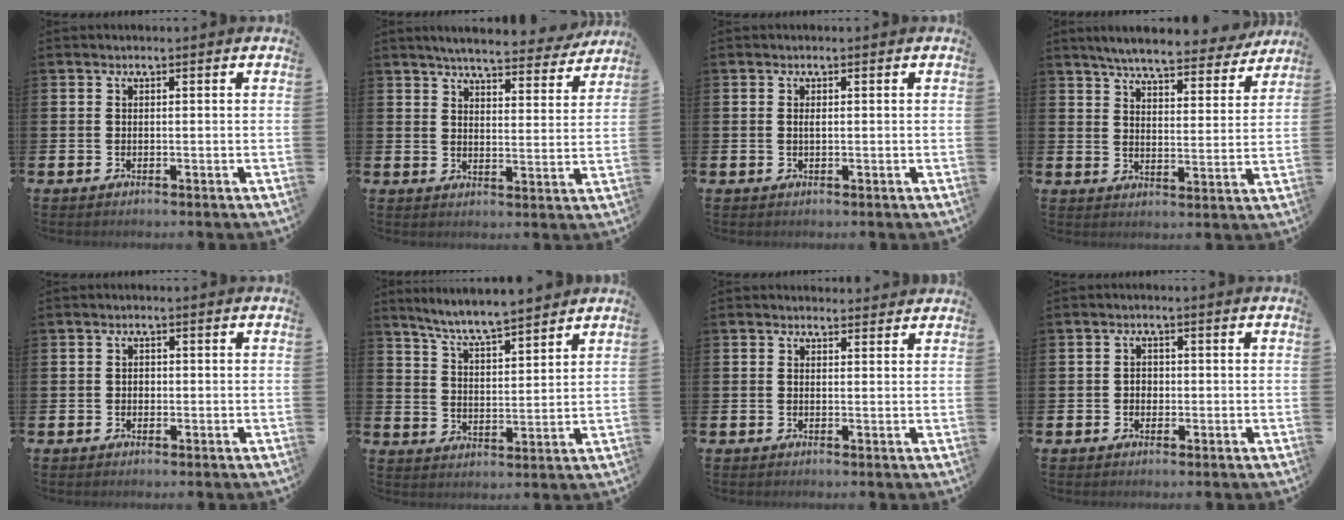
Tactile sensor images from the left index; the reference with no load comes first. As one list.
[{"total": 5.4, "force": [5.2, 0.5, 1.6], "torque": [-0.039, -0.032, 0.086]}, {"total": 0.6, "force": [0.2, 0.2, 0.5], "torque": [-0.011, 0.000, 0.003]}, {"total": 6.5, "force": [6.1, 0.7, 2.0], "torque": [-0.053, -0.038, 0.103]}, {"total": 1.0, "force": [-0.1, 0.9, 0.4], "torque": [-0.001, 0.004, -0.005]}, {"total": 6.6, "force": [6.4, 0.0, 1.9], "torque": [-0.064, -0.037, 0.113]}, {"total": 1.5, "force": [1.5, 0.4, -0.1], "torque": [0.007, -0.005, 0.025]}, {"total": 1.6, "force": [-0.2, 1.4, 0.6], "torque": [-0.006, 0.006, -0.007]}]